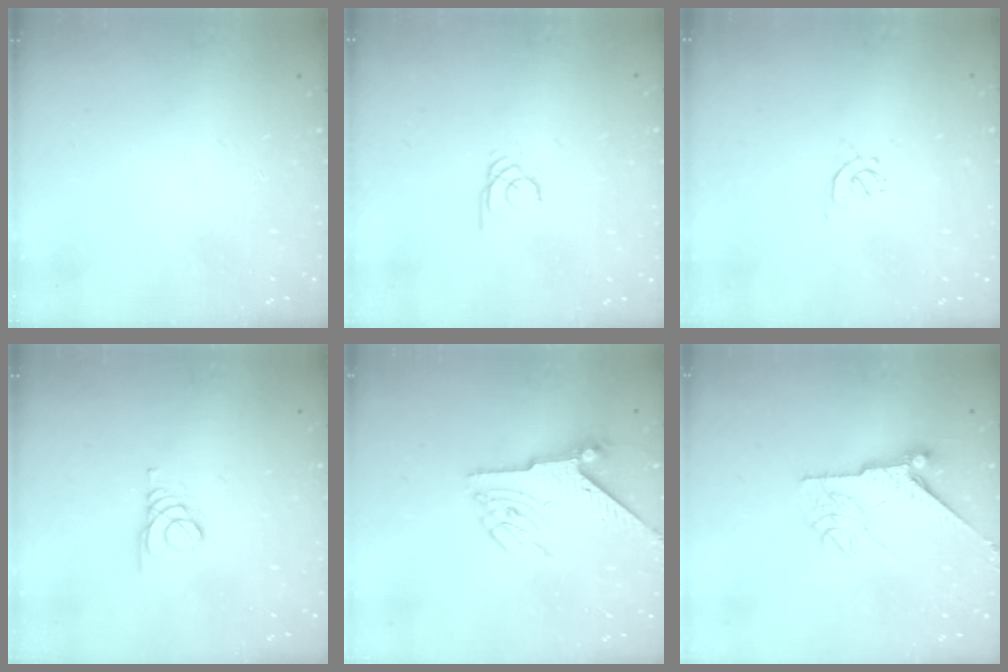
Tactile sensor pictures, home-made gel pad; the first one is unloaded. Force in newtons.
{"total": 1.5, "press": 1.5, "slide": 0.1}
{"total": 1.2, "press": 1.2, "slide": 0.4}
{"total": 1.6, "press": 1.5, "slide": 0.2}
{"total": 5.9, "press": 5.8, "slide": 1.0}
{"total": 8.2, "press": 8.1, "slide": 0.7}